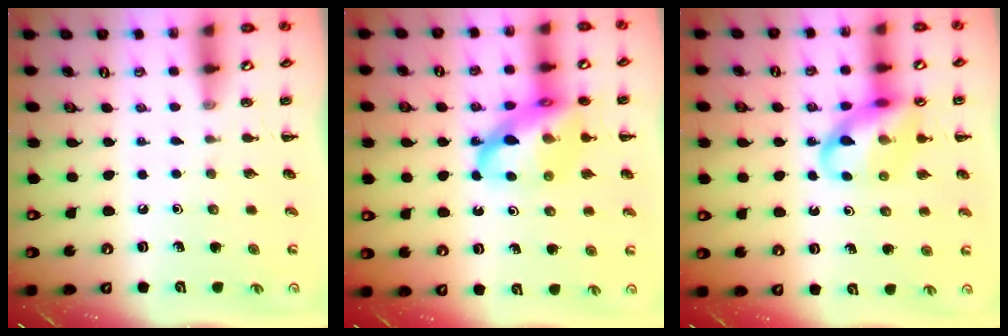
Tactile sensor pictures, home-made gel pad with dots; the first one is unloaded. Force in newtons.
{"total": 18.3, "press": 18.0, "slide": 3.6}
{"total": 14.7, "press": 14.5, "slide": 2.5}